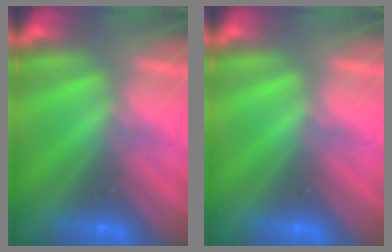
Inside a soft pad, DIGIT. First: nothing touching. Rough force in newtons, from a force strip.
{"total": 0.0}